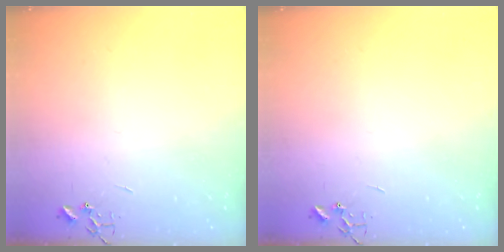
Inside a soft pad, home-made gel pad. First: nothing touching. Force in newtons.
{"total": 0.0}